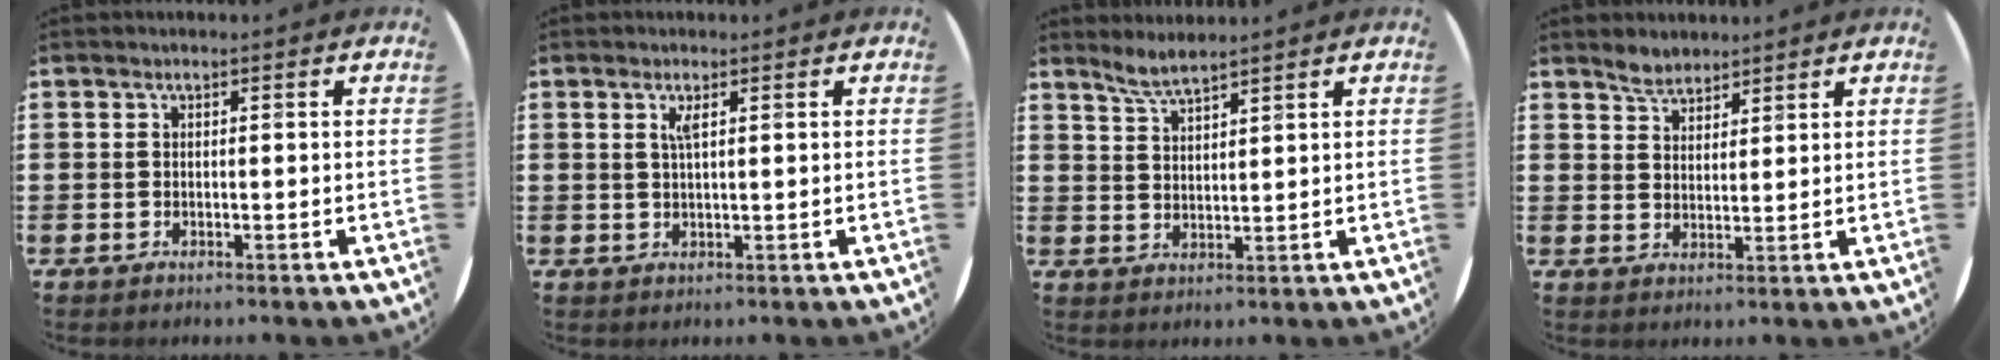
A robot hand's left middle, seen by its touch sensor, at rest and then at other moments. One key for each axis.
{"total": 1.6, "fx": 0.9, "fy": 0.2, "fz": 1.4, "tx": -0.020, "ty": 0.001, "tz": 0.012}
{"total": 3.2, "fx": 3.1, "fy": -0.1, "fz": 0.7, "tx": -0.021, "ty": -0.006, "tz": 0.057}
{"total": 3.0, "fx": 2.8, "fy": 1.1, "fz": 0.2, "tx": -0.009, "ty": 0.002, "tz": 0.054}